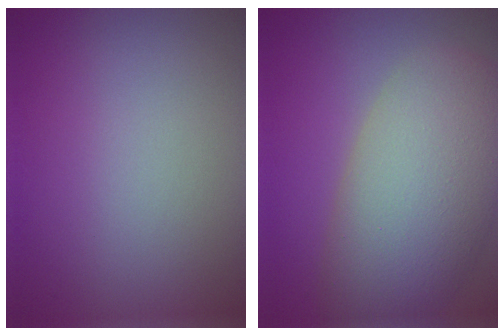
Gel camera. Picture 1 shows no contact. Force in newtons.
{"total": 10.1, "press": 10.0, "slide": 0.4}